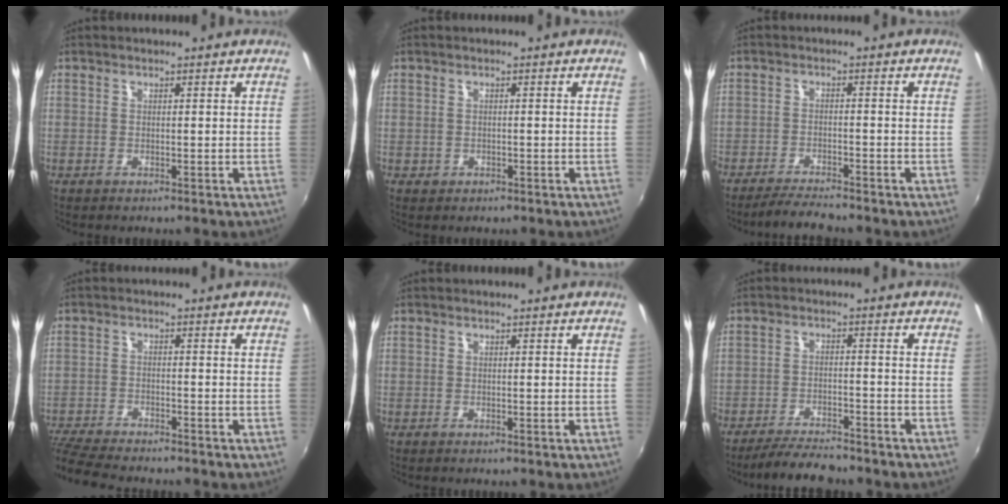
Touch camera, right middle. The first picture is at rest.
{"total": 1.0, "force": [-0.4, 0.8, 0.3], "torque": [-0.007, -0.002, -0.003]}
{"total": 5.5, "force": [-5.1, 0.3, 2.1], "torque": [-0.060, -0.011, -0.090]}
{"total": 9.6, "force": [-8.8, 1.3, 3.7], "torque": [-0.105, -0.027, -0.157]}
{"total": 0.0}
{"total": 8.6, "force": [-7.8, 1.5, 3.4], "torque": [-0.084, -0.009, -0.125]}